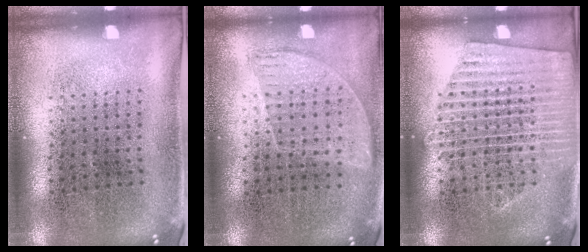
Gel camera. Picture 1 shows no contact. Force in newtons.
{"total": 0.9, "press": 0.8, "slide": 0.5}
{"total": 1.6, "press": 1.6, "slide": 0.3}